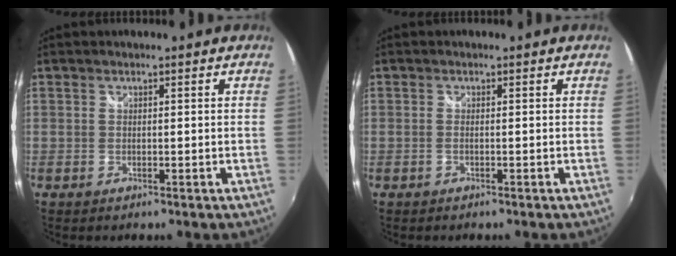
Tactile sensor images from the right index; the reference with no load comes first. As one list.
[{"total": 0.7, "force": [-0.3, 0.0, 0.7], "torque": [-0.012, -0.001, -0.007]}]